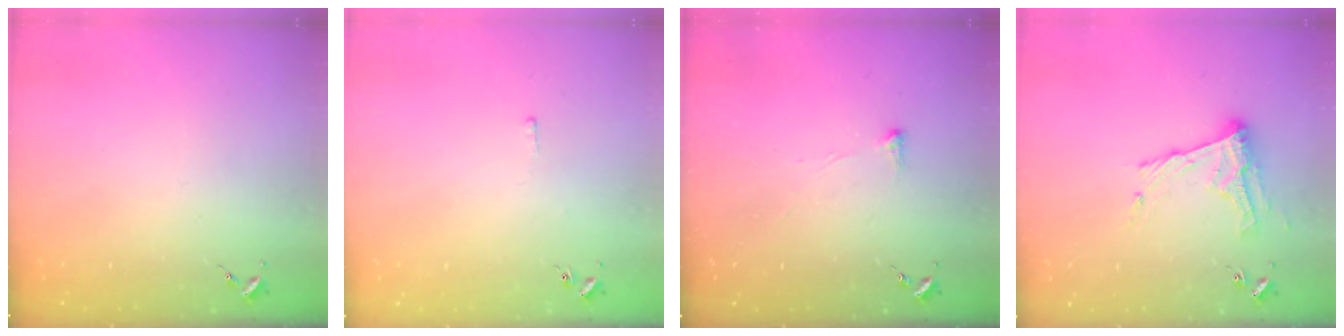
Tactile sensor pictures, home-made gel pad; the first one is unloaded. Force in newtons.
{"total": 2.6, "press": 2.6, "slide": 0.4}
{"total": 4.0, "press": 3.9, "slide": 0.9}
{"total": 13.4, "press": 13.4, "slide": 0.5}